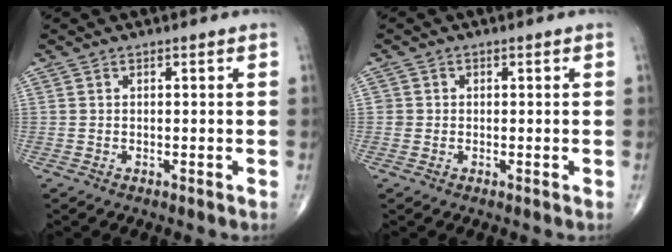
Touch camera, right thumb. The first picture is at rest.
{"total": 1.3, "force": [-0.1, 1.3, 0.0], "torque": [0.009, 0.005, -0.003]}